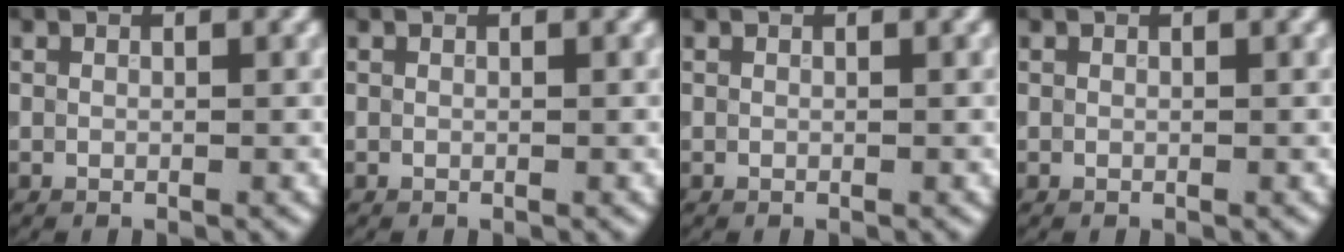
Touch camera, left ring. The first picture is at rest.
{"total": 0.0}
{"total": 0.0}
{"total": 0.0}